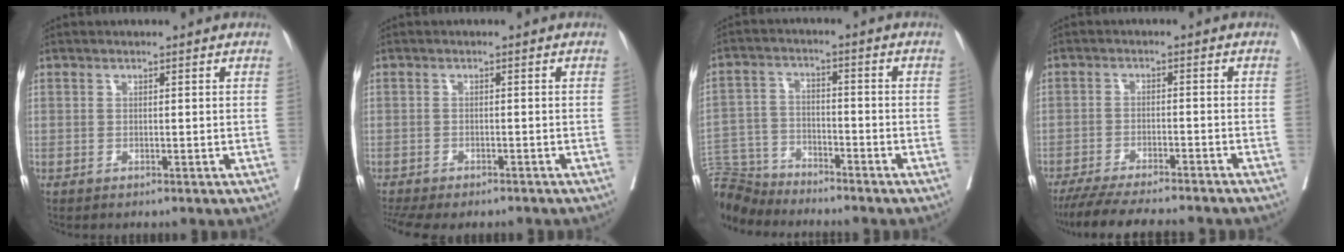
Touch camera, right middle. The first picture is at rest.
{"total": 9.4, "force": [-8.1, 2.5, 4.0], "torque": [-0.073, -0.004, -0.114]}
{"total": 10.4, "force": [-10.1, 2.2, 1.2], "torque": [-0.029, 0.004, -0.187]}
{"total": 13.7, "force": [-12.2, 1.2, 6.2], "torque": [-0.094, -0.022, -0.177]}